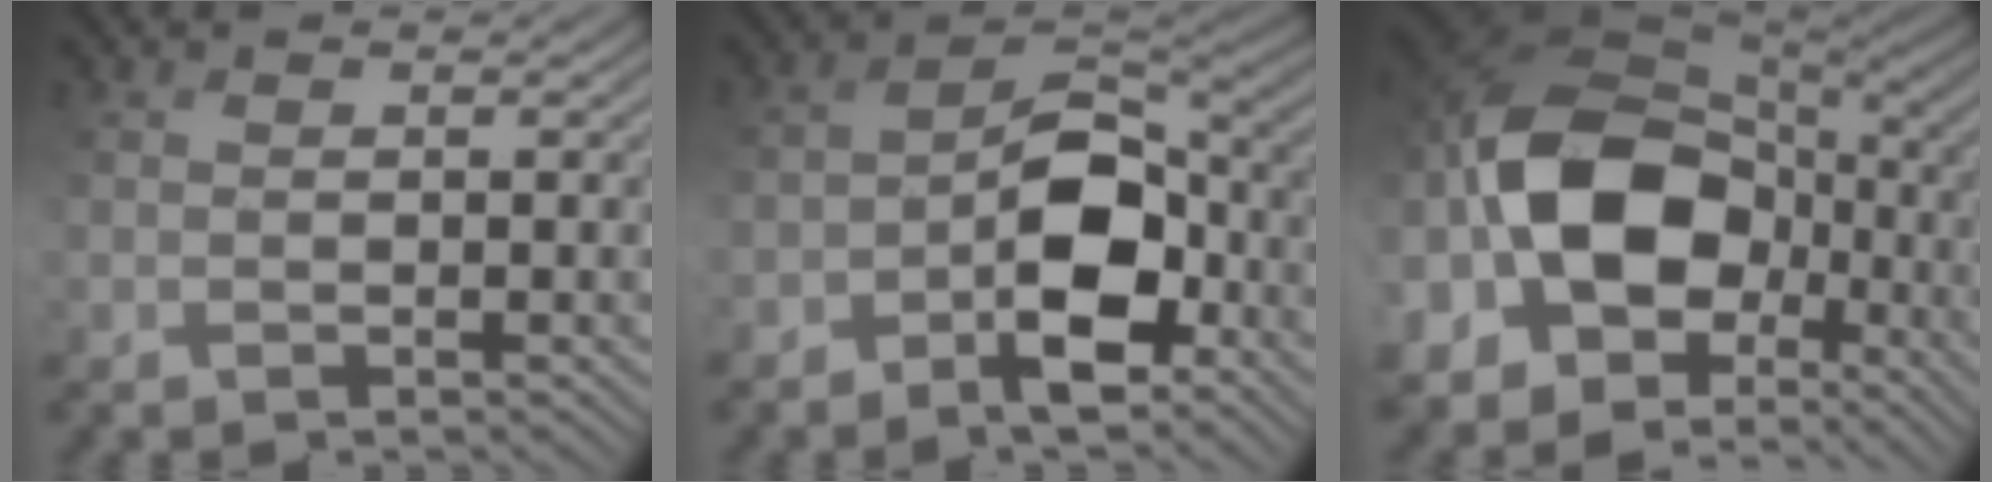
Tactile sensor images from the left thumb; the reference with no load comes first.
{"total": 9.8, "force": [-4.6, 5.2, 7.0], "torque": [-0.116, 0.002, -0.085]}
{"total": 15.3, "force": [-2.6, 10.0, 11.3], "torque": [-0.233, 0.012, -0.059]}